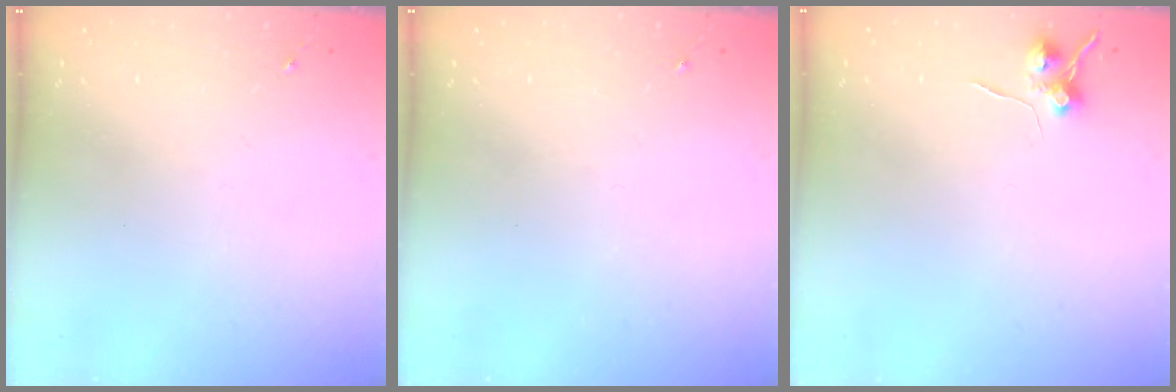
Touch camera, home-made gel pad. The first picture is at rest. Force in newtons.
{"total": 0.0}
{"total": 6.6, "press": 6.6, "slide": 0.8}